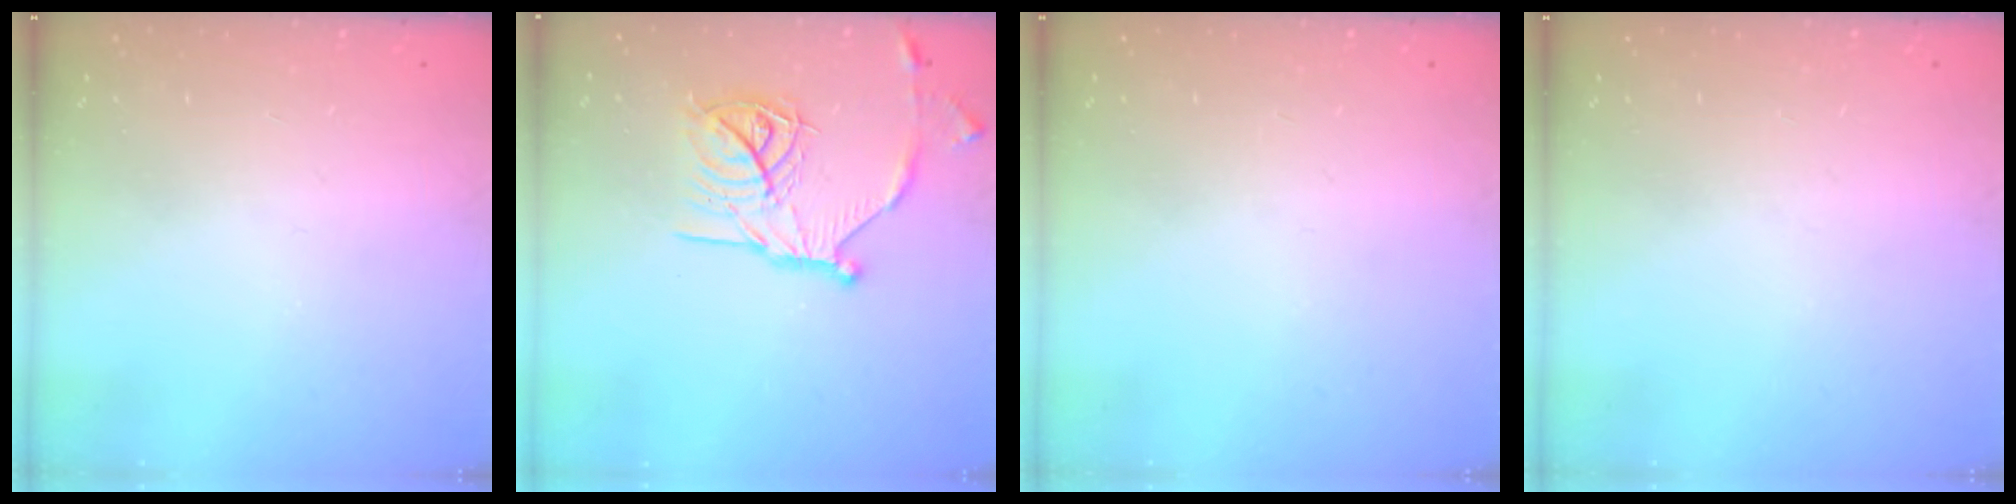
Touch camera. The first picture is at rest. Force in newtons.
{"total": 17.6, "press": 17.6, "slide": 1.4}
{"total": 0.0}
{"total": 0.0}